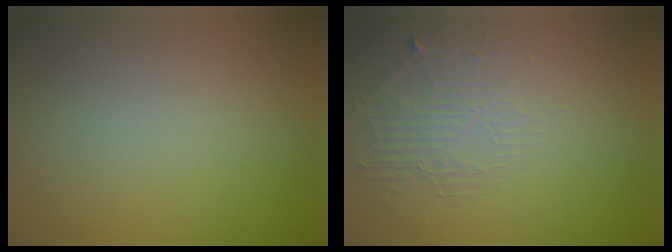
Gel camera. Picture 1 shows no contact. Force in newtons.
{"total": 2.0, "press": 1.1, "slide": 1.7}